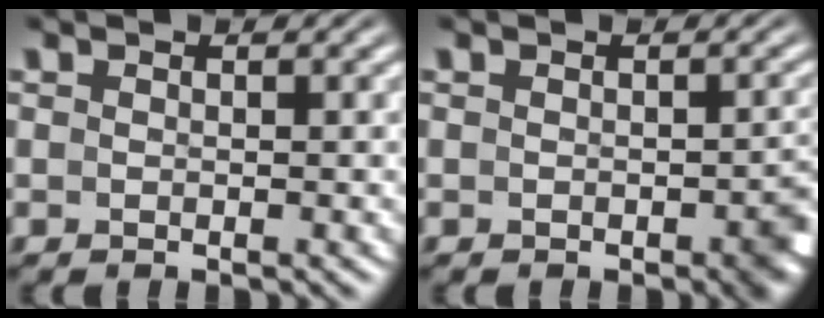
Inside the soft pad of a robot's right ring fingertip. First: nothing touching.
{"total": 2.3, "force": [-1.1, 1.0, 1.8], "torque": [-0.017, -0.003, -0.017]}